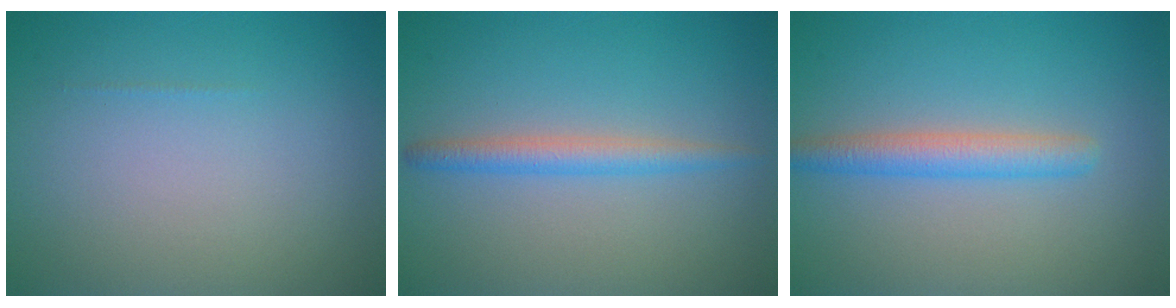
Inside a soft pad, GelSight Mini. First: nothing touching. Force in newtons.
{"total": 2.3, "press": 2.3, "slide": 0.0}
{"total": 2.9, "press": 2.9, "slide": 0.0}